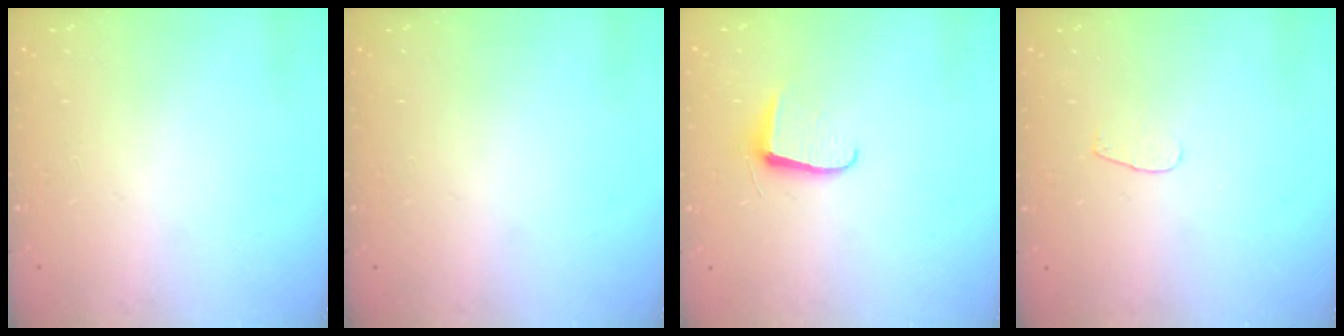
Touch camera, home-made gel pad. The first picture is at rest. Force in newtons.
{"total": 0.0}
{"total": 6.2, "press": 6.2, "slide": 0.7}
{"total": 3.3, "press": 3.3, "slide": 0.3}